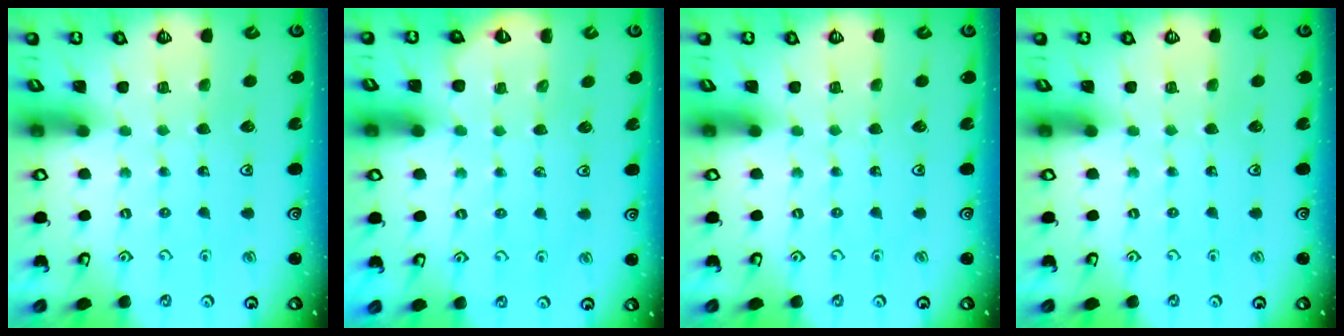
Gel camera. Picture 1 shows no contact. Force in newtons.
{"total": 3.3, "press": 2.8, "slide": 1.8}
{"total": 0.0}
{"total": 0.0}